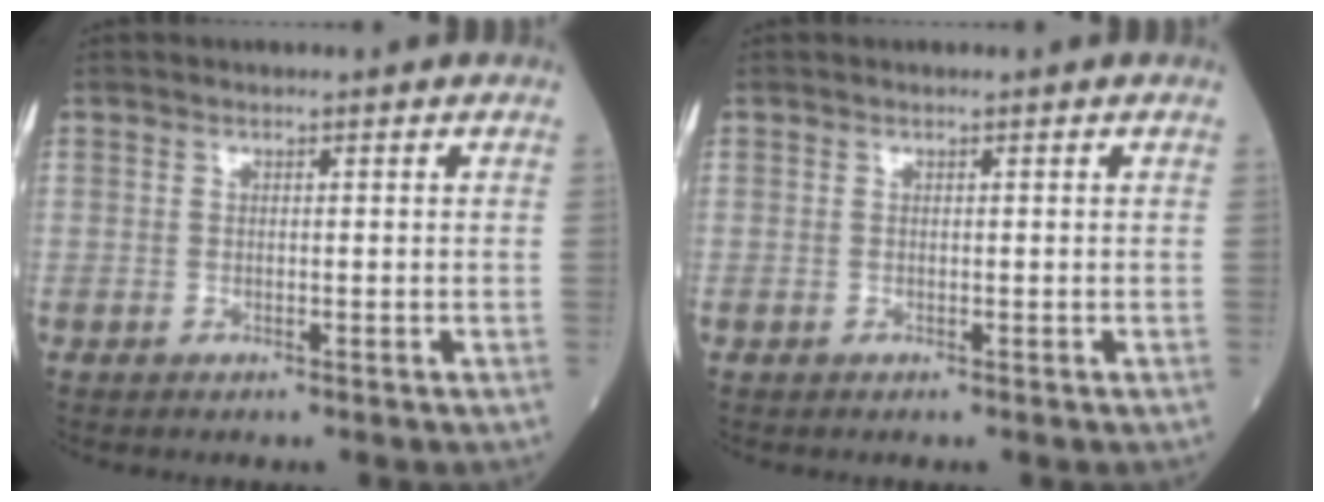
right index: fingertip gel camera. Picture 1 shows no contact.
{"total": 0.0}